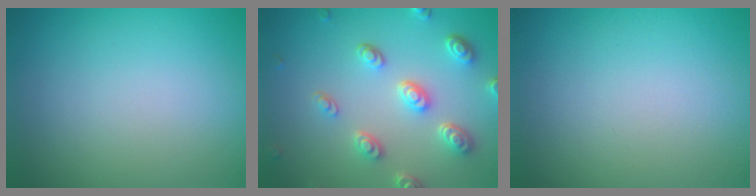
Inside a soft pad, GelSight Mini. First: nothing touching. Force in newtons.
{"total": 4.7, "press": 3.8, "slide": 2.8}
{"total": 0.0}